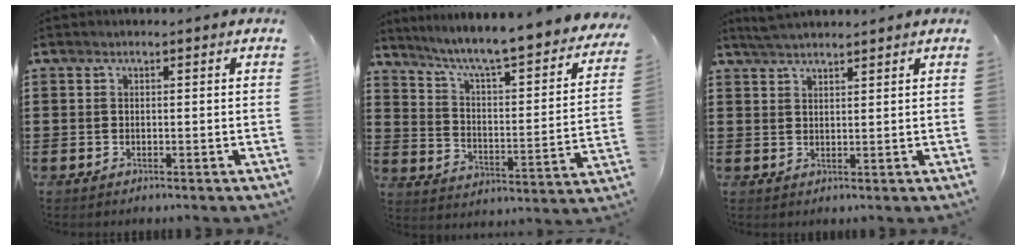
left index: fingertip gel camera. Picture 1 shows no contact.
{"total": 6.0, "force": [4.9, -0.5, 3.4], "torque": [-0.089, -0.052, 0.073]}
{"total": 2.8, "force": [2.7, 0.0, 0.8], "torque": [-0.022, 0.001, 0.051]}